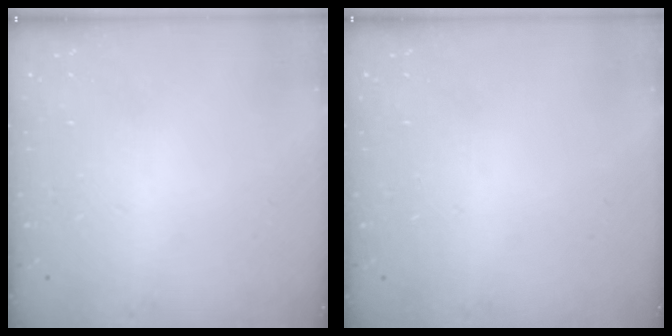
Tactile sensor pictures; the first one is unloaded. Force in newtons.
{"total": 0.0}